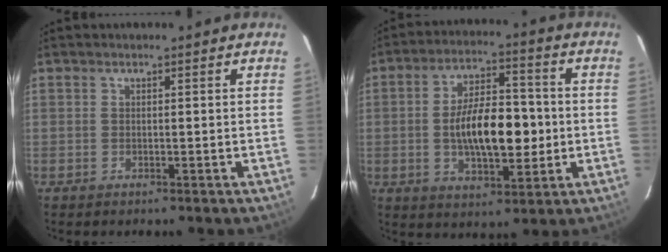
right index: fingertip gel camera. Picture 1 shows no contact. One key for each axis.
{"total": 13.6, "fx": -1.4, "fy": 6.0, "fz": 12.1, "tx": -0.215, "ty": 0.009, "tz": -0.018}